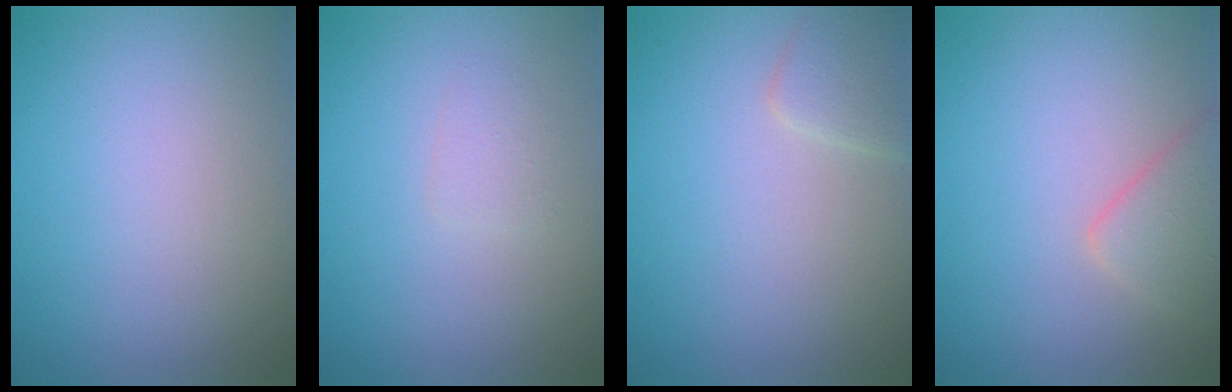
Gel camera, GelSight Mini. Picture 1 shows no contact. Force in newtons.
{"total": 1.0, "press": 1.0, "slide": 0.2}
{"total": 2.0, "press": 2.0, "slide": 0.0}
{"total": 2.6, "press": 2.6, "slide": 0.2}